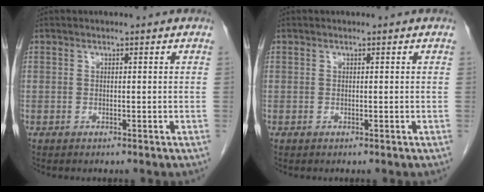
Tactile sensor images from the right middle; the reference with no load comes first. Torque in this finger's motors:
{"motor_torque": [-0.04, -0.01, -0.01, -0.01]}